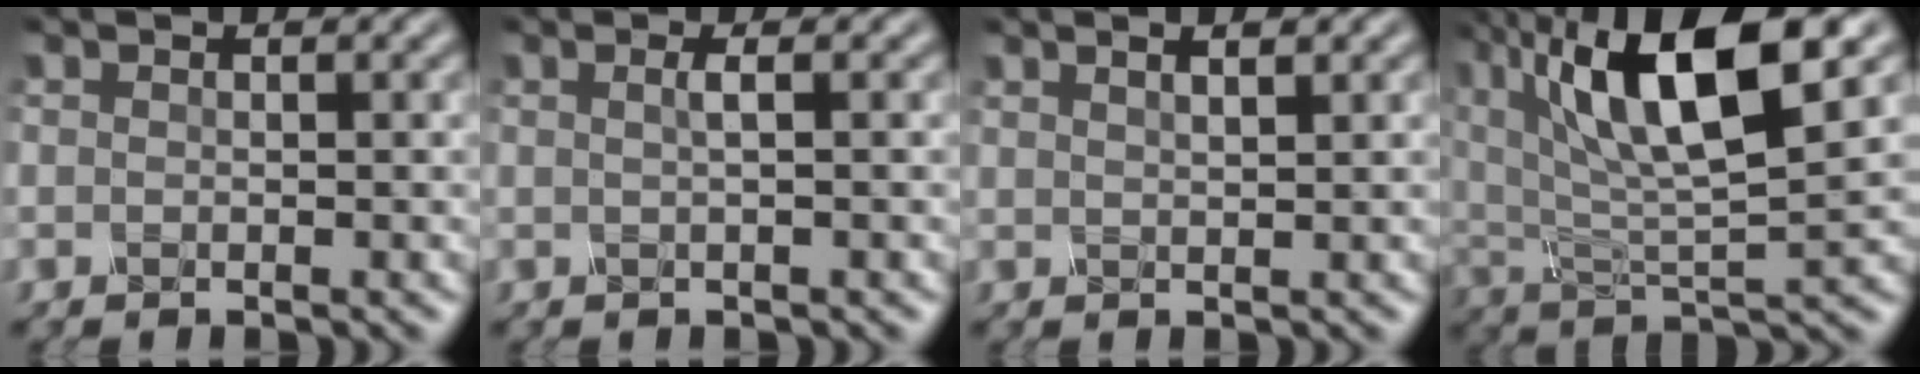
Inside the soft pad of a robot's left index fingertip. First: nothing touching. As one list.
[{"total": 1.2, "force": [0.1, 0.3, 1.1], "torque": [-0.018, 0.003, -0.004]}, {"total": 2.3, "force": [1.5, 0.8, 1.6], "torque": [-0.008, 0.005, 0.002]}, {"total": 12.0, "force": [5.2, 3.9, 10.1], "torque": [-0.185, 0.010, 0.087]}]